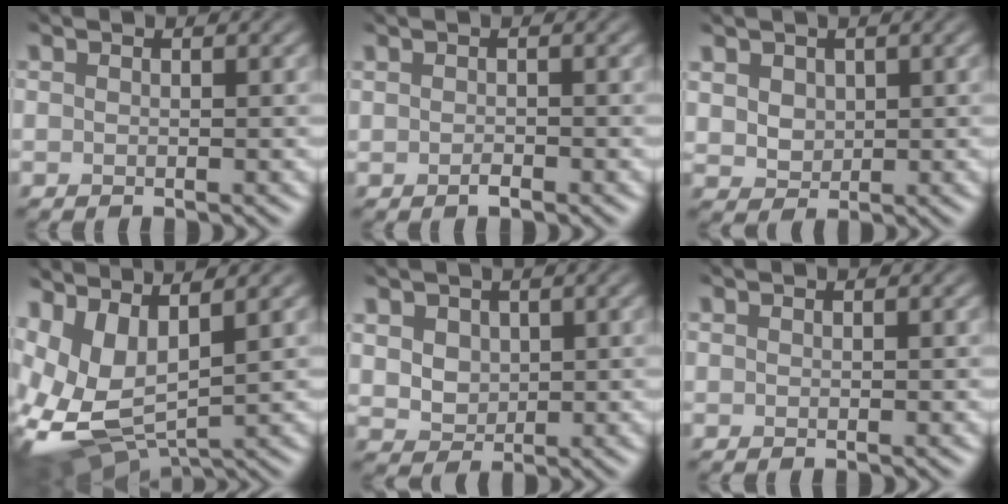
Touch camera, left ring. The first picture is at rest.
{"total": 0.8, "force": [-0.4, 0.3, 0.6], "torque": [-0.015, -0.004, -0.006]}
{"total": 2.2, "force": [0.6, 1.8, 1.2], "torque": [-0.037, -0.007, 0.018]}
{"total": 9.0, "force": [0.5, 4.9, 7.5], "torque": [-0.171, -0.015, 0.021]}
{"total": 2.8, "force": [0.7, 2.3, 1.4], "torque": [-0.051, -0.010, 0.028]}
{"total": 0.0}